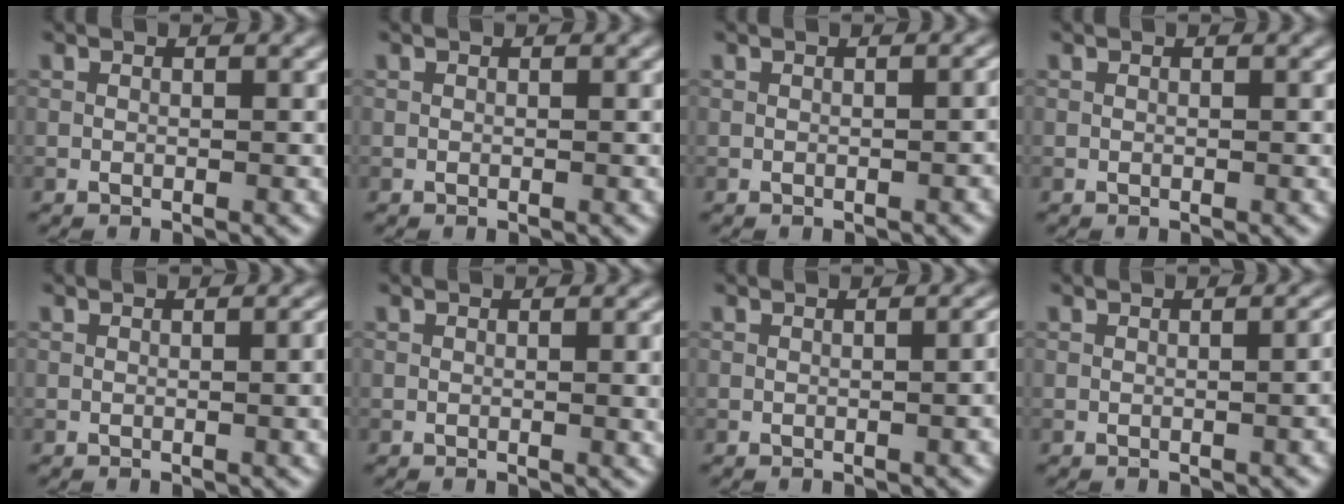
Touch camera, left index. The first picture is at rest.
{"total": 0.0}
{"total": 0.9, "force": [-0.5, 0.3, 0.7], "torque": [-0.010, 0.002, -0.005]}
{"total": 0.0}
{"total": 2.6, "force": [-0.1, 0.8, 2.5], "torque": [-0.027, 0.002, -0.003]}
{"total": 2.3, "force": [0.0, 0.6, 2.2], "torque": [-0.025, -0.001, -0.002]}
{"total": 2.3, "force": [-0.2, 0.8, 2.2], "torque": [-0.017, 0.003, 0.000]}
{"total": 2.4, "force": [-0.2, 0.9, 2.2], "torque": [-0.016, 0.004, 0.001]}